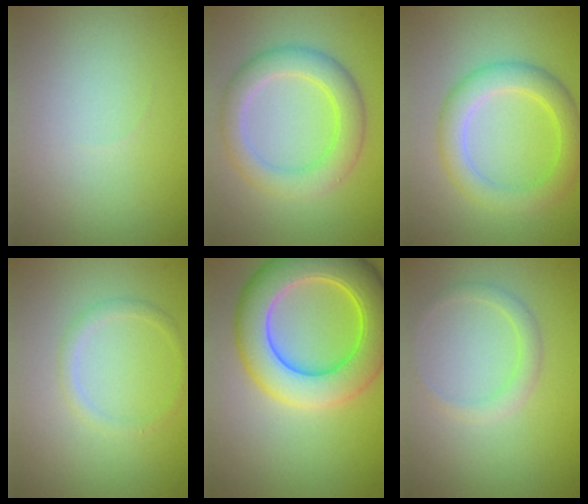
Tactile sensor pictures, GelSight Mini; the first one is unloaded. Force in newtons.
{"total": 4.6, "press": 4.6, "slide": 0.4}
{"total": 4.2, "press": 4.2, "slide": 0.1}
{"total": 1.3, "press": 1.3, "slide": 0.1}
{"total": 9.2, "press": 9.2, "slide": 0.2}
{"total": 1.6, "press": 1.6, "slide": 0.2}